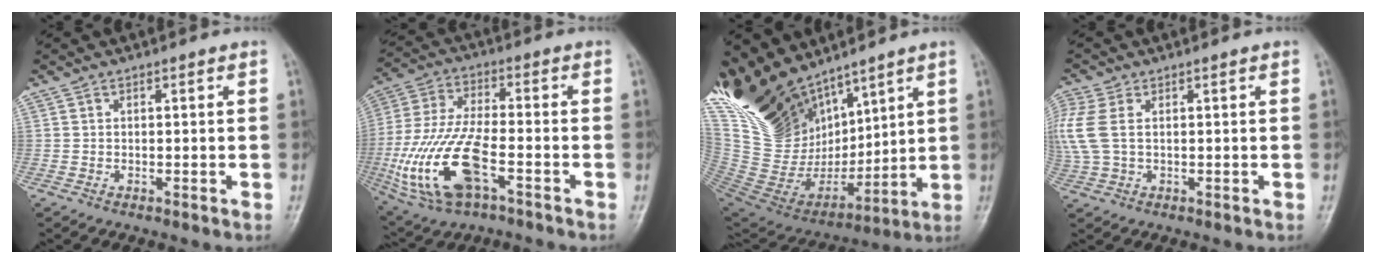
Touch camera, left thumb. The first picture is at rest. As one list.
[{"total": 18.4, "force": [-6.2, 8.1, 15.3], "torque": [-0.338, 0.014, -0.106]}, {"total": 29.0, "force": [19.9, 14.3, 15.5], "torque": [-0.293, -0.052, 0.387]}, {"total": 8.7, "force": [1.7, 5.4, 6.6], "torque": [-0.187, 0.015, 0.041]}]